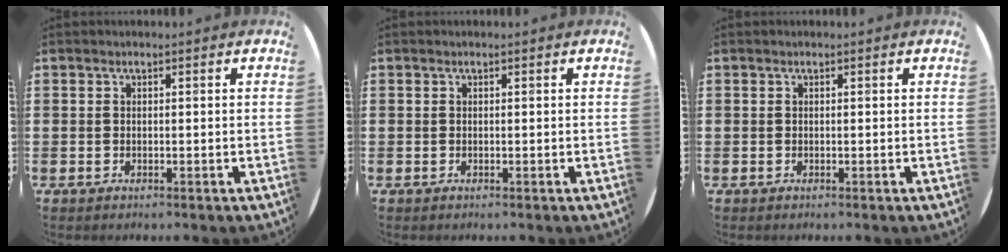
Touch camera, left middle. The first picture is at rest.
{"total": 0.0}
{"total": 0.0}